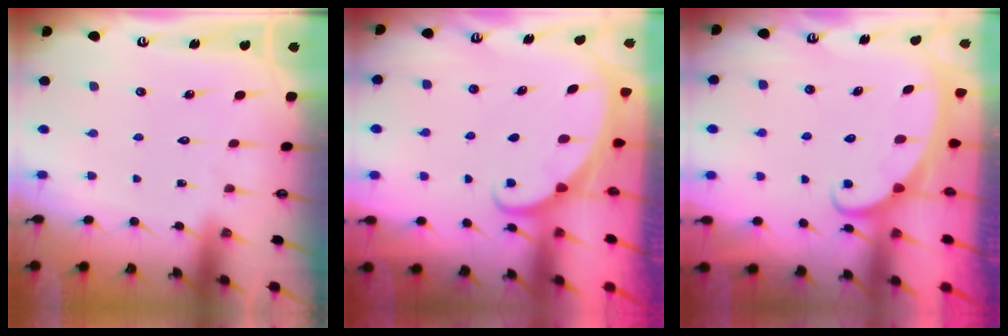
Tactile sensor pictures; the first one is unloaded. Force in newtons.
{"total": 1.3, "press": 1.3, "slide": 0.0}
{"total": 2.6, "press": 2.6, "slide": 0.4}